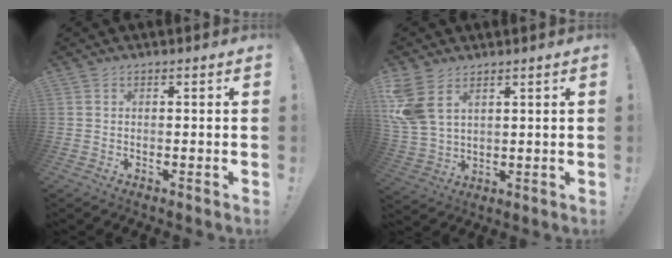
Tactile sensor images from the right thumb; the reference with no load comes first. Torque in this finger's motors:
{"motor_torque": [0.26, 0.32, 0.61, 0.77, 0.36]}